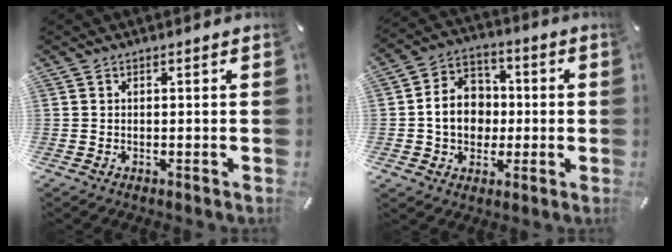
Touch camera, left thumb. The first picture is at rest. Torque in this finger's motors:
{"motor_torque": [1.80, 2.07, 0.68, 0.06, 0.09]}